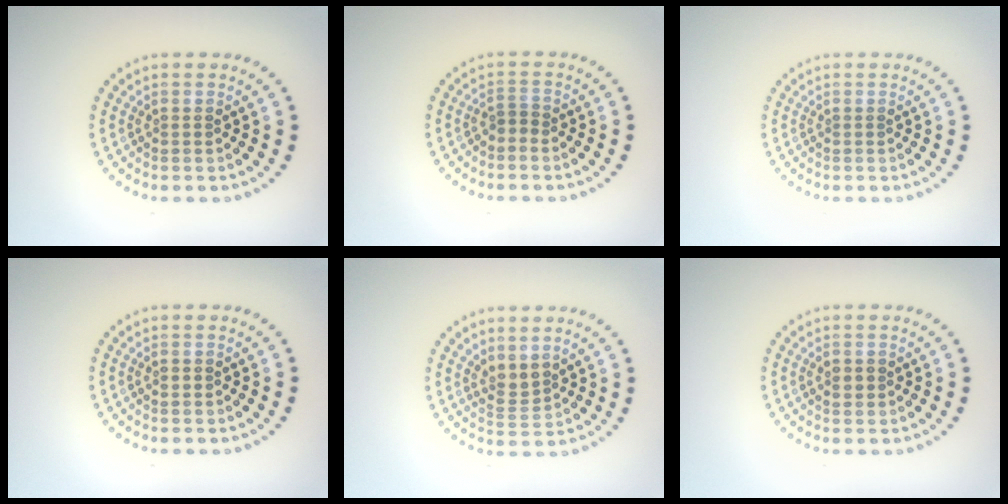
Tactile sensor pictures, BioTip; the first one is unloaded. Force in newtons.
{"total": 1.1, "press": 0.8, "slide": 0.7}
{"total": 0.0}
{"total": 0.6, "press": 0.6, "slide": 0.1}
{"total": 1.9, "press": 1.6, "slide": 1.1}
{"total": 1.2, "press": 1.2, "slide": 0.3}